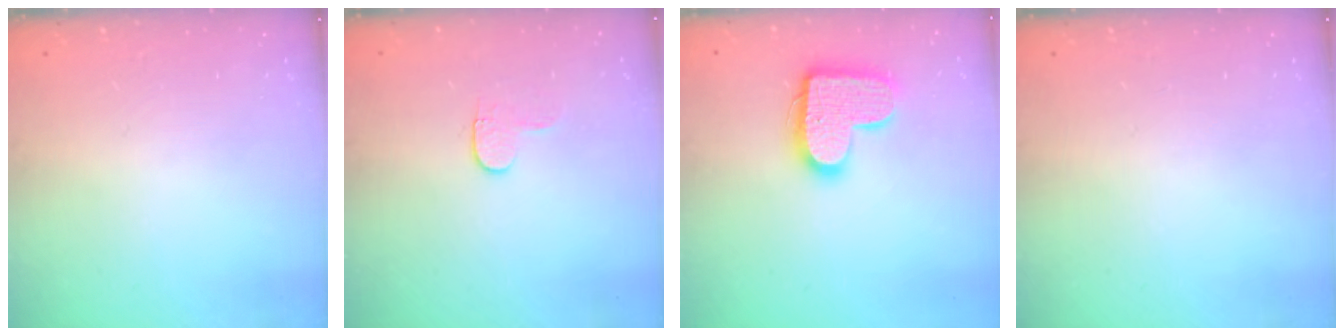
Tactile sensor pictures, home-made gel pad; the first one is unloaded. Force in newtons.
{"total": 4.1, "press": 4.1, "slide": 0.4}
{"total": 14.9, "press": 14.9, "slide": 1.0}
{"total": 0.0}